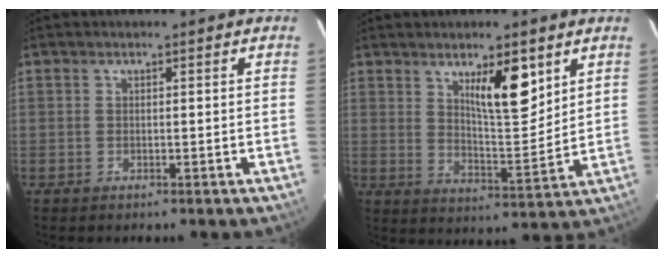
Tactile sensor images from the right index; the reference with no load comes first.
{"total": 9.0, "force": [4.8, 2.1, 7.4], "torque": [-0.122, -0.011, 0.083]}